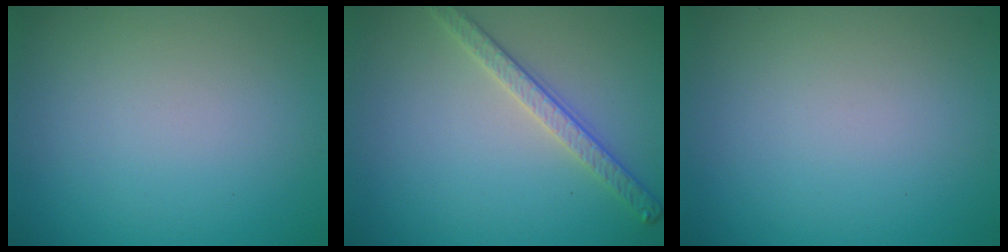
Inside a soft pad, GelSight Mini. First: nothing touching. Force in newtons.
{"total": 2.8, "press": 2.7, "slide": 0.8}
{"total": 0.0}